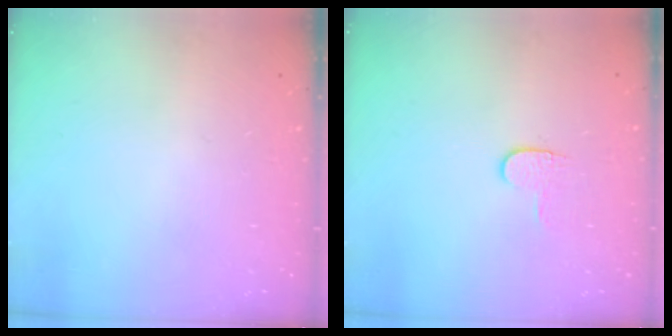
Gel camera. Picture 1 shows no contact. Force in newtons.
{"total": 3.7, "press": 3.6, "slide": 0.4}